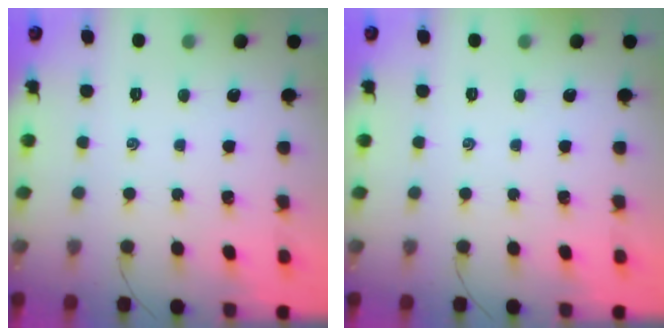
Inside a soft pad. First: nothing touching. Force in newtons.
{"total": 0.0}